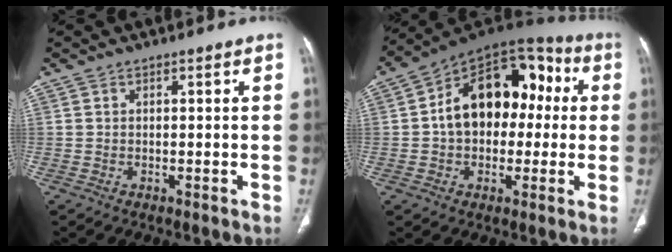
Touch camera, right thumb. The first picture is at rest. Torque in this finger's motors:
{"motor_torque": [1.30, 3.55, 1.81, -0.20, 0.15]}